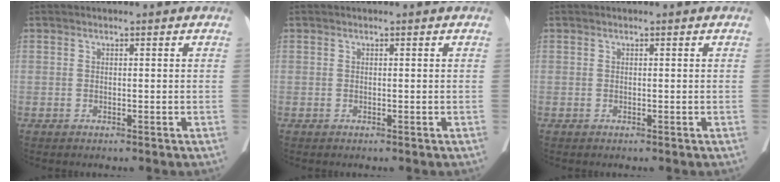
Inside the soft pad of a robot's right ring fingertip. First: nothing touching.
{"total": 0.0}
{"total": 0.0}